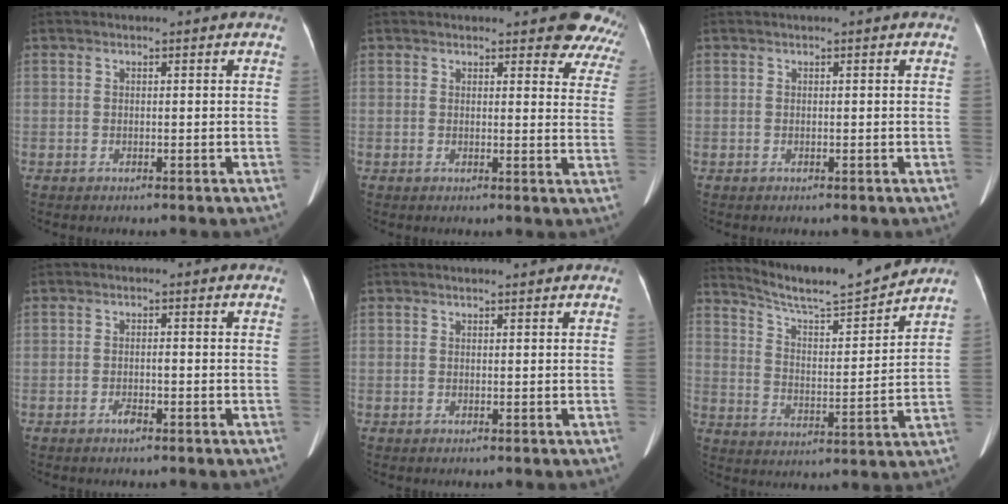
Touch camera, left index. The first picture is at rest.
{"total": 9.1, "force": [8.1, 3.1, 2.7], "torque": [0.014, -0.029, 0.057]}
{"total": 0.0}
{"total": 1.3, "force": [-0.9, 0.3, 0.8], "torque": [-0.013, -0.002, -0.012]}
{"total": 1.4, "force": [1.3, 0.1, 0.5], "torque": [-0.010, 0.011, 0.020]}
{"total": 12.9, "force": [12.4, -0.9, 3.3], "torque": [-0.065, -0.011, 0.202]}